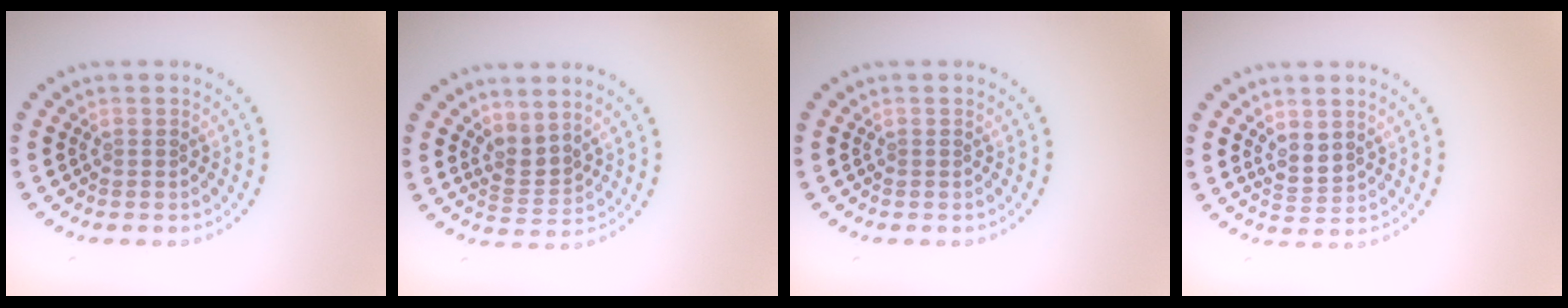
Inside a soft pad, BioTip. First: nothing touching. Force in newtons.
{"total": 2.3, "press": 1.5, "slide": 1.7}
{"total": 0.0}
{"total": 2.1, "press": 1.6, "slide": 1.3}